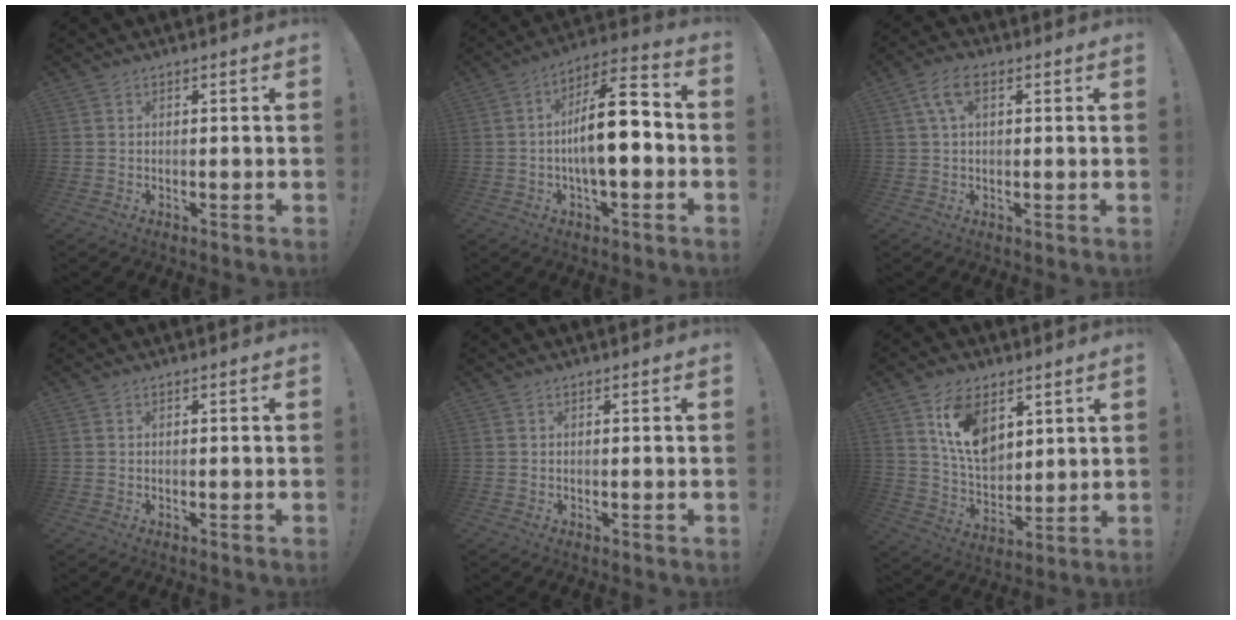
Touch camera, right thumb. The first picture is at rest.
{"total": 15.4, "force": [-1.8, 5.3, 14.4], "torque": [-0.233, 0.007, -0.032]}
{"total": 6.6, "force": [2.4, 3.4, 5.1], "torque": [-0.099, 0.005, 0.045]}
{"total": 0.0}
{"total": 0.0}
{"total": 13.6, "force": [7.0, 8.6, 7.8], "torque": [-0.138, -0.029, 0.133]}